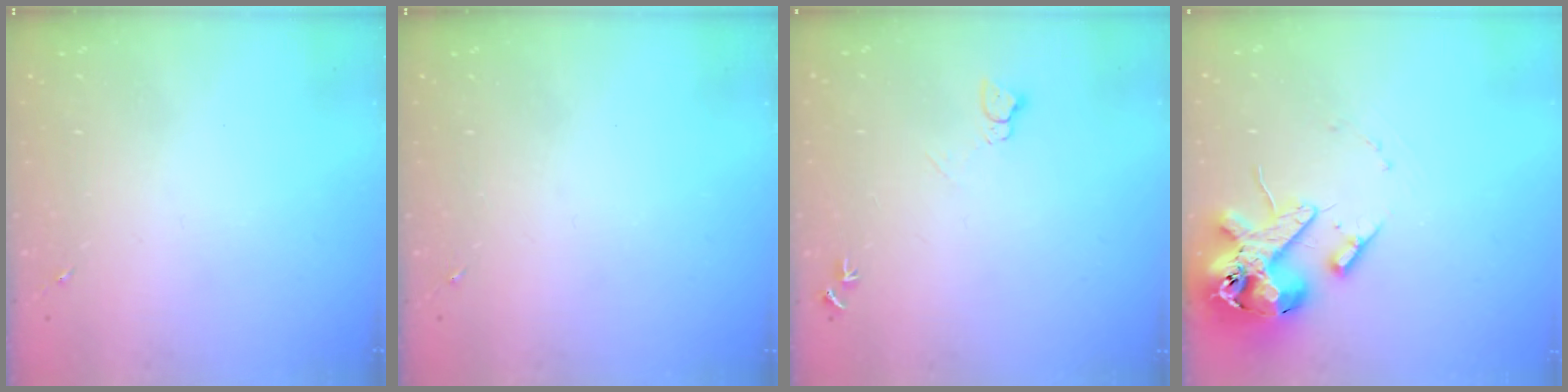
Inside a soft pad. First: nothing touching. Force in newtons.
{"total": 0.0}
{"total": 5.1, "press": 5.1, "slide": 0.6}
{"total": 15.6, "press": 15.4, "slide": 2.4}